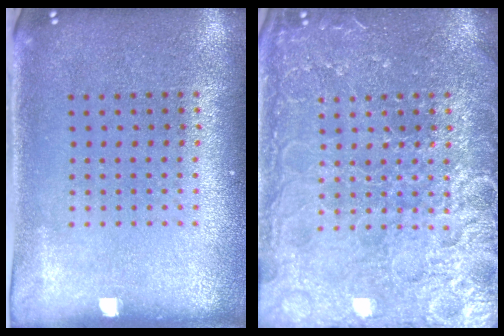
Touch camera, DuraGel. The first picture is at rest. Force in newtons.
{"total": 6.9, "press": 6.8, "slide": 0.9}